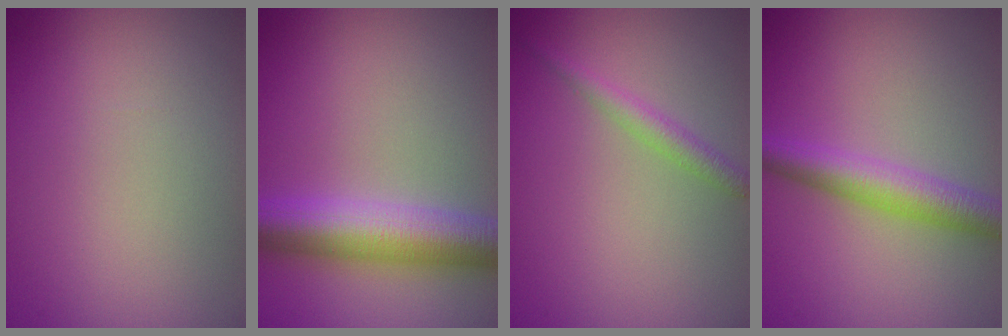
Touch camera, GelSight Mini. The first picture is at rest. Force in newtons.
{"total": 7.2, "press": 7.2, "slide": 0.0}
{"total": 1.8, "press": 1.8, "slide": 0.0}
{"total": 4.4, "press": 4.4, "slide": 0.1}